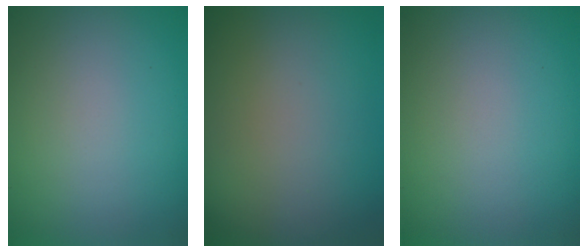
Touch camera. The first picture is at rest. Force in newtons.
{"total": 0.0}
{"total": 0.0}